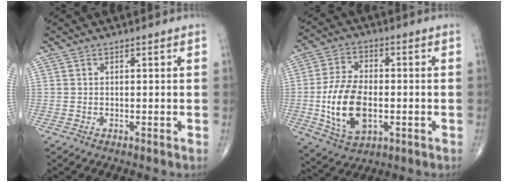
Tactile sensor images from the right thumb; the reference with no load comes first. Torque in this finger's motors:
{"motor_torque": [-0.18, 0.73, 1.13, -0.18, 0.13]}